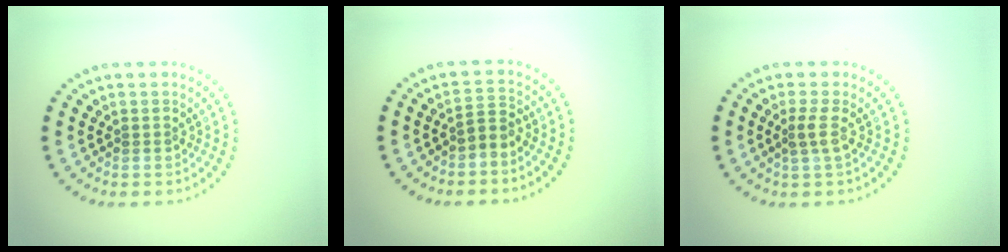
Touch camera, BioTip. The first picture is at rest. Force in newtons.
{"total": 1.7, "press": 1.2, "slide": 1.1}
{"total": 1.4, "press": 1.1, "slide": 0.9}